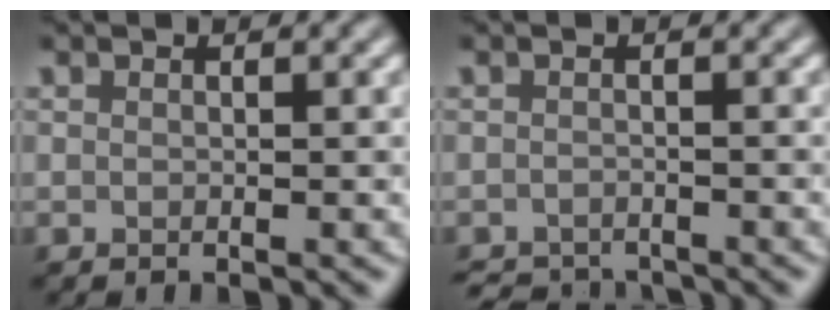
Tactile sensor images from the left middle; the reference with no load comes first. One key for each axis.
{"total": 2.9, "fx": -2.9, "fy": 0.5, "fz": 0.3, "tx": -0.004, "ty": -0.009, "tz": -0.049}